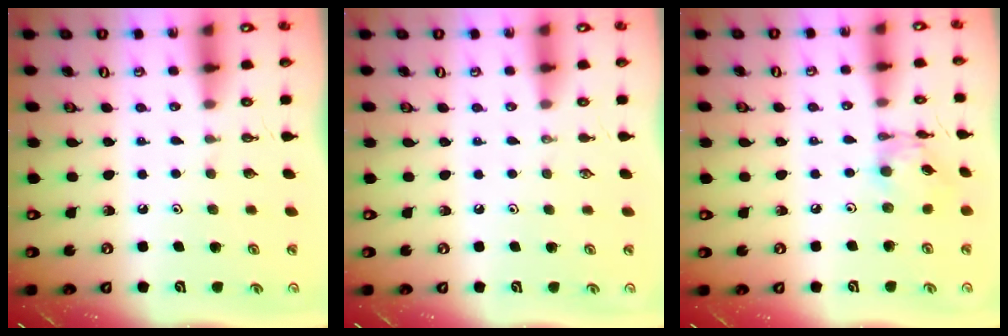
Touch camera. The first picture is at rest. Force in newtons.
{"total": 0.0}
{"total": 7.0, "press": 6.9, "slide": 0.3}